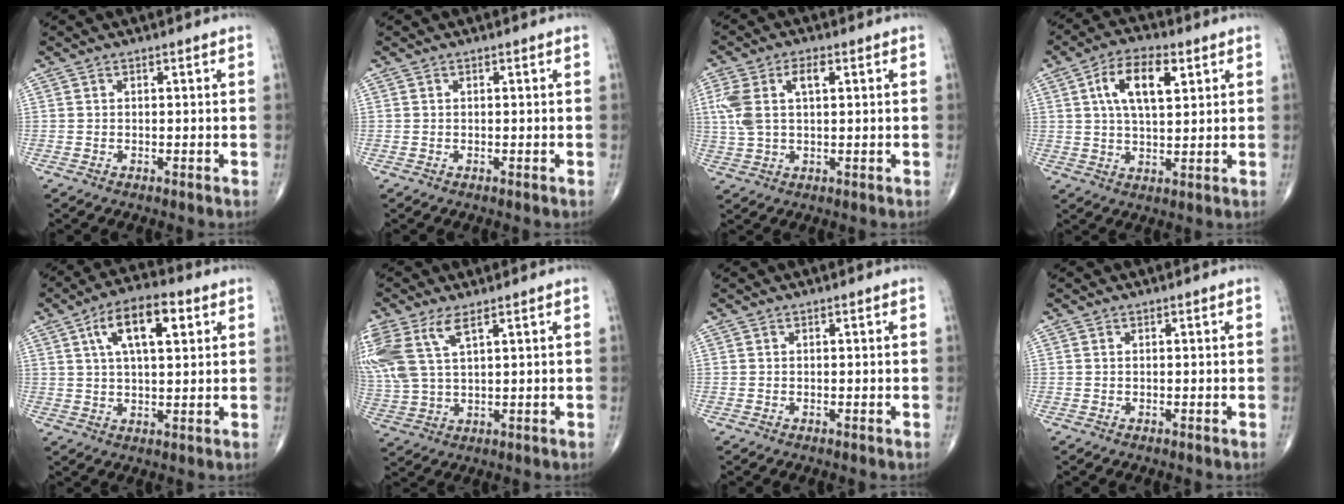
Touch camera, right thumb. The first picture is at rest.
{"total": 0.0}
{"total": 8.4, "force": [2.3, 4.1, 7.0], "torque": [-0.163, 0.017, 0.048]}
{"total": 10.6, "force": [3.7, 4.8, 8.6], "torque": [-0.147, -0.003, 0.065]}
{"total": 11.6, "force": [4.2, 4.9, 9.6], "torque": [-0.155, 0.004, 0.069]}
{"total": 12.9, "force": [5.9, 5.7, 10.0], "torque": [-0.256, -0.006, 0.124]}
{"total": 0.0}
{"total": 0.0}